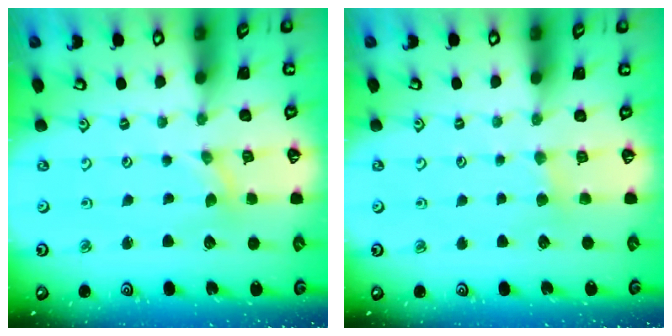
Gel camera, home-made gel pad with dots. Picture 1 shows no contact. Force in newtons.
{"total": 2.4, "press": 2.4, "slide": 0.4}